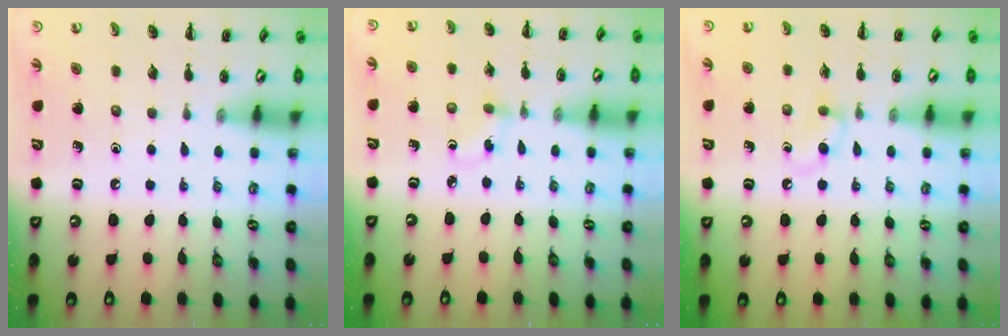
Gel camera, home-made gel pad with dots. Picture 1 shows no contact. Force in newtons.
{"total": 2.0, "press": 1.7, "slide": 1.0}
{"total": 3.7, "press": 3.4, "slide": 1.4}